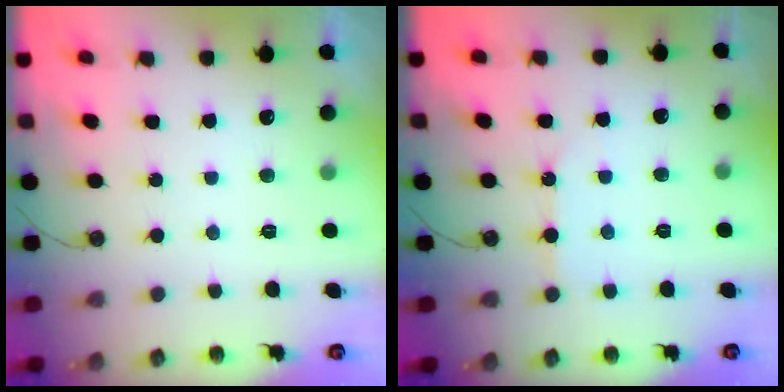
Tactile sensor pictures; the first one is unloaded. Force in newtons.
{"total": 5.4, "press": 5.4, "slide": 0.3}